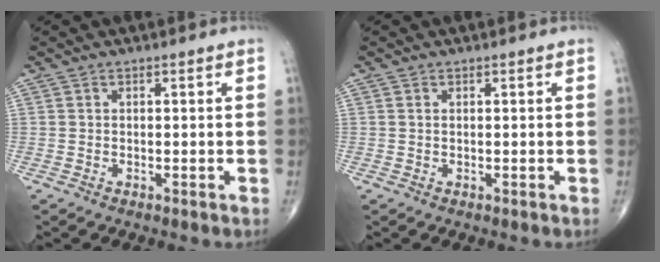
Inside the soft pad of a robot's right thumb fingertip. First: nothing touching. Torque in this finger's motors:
{"motor_torque": [-0.20, -0.07, -0.10, 0.04, 0.04]}